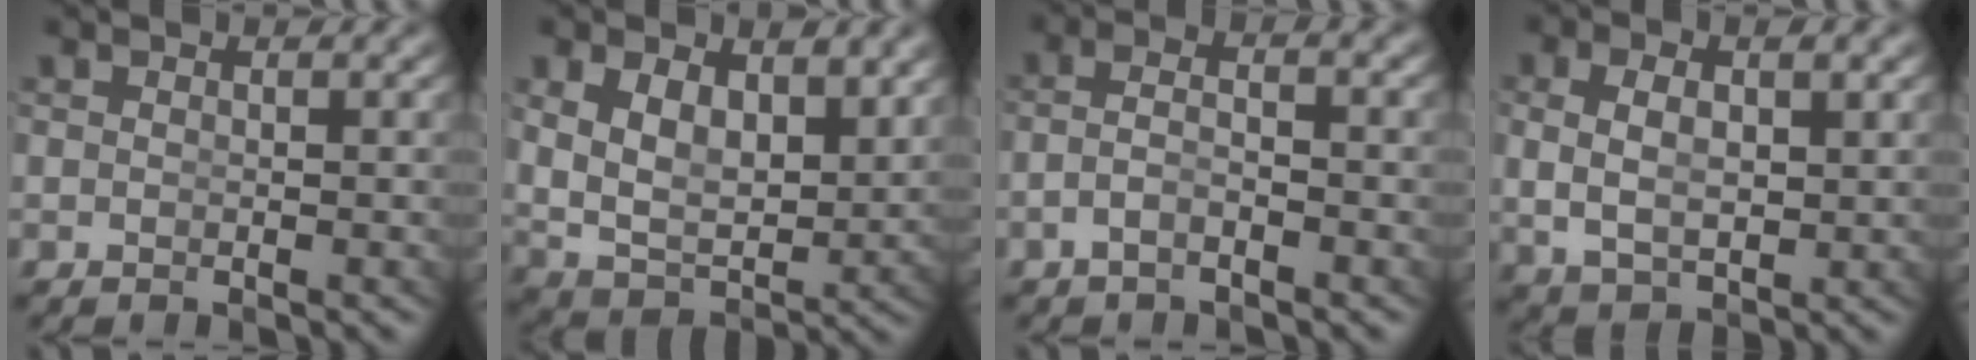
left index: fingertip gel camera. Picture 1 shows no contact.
{"total": 7.3, "force": [1.6, 5.5, 4.4], "torque": [-0.102, -0.032, 0.034]}
{"total": 2.3, "force": [-1.4, 0.3, 1.8], "torque": [-0.041, -0.011, -0.020]}
{"total": 4.8, "force": [0.5, 3.3, 3.5], "torque": [-0.071, -0.010, 0.024]}